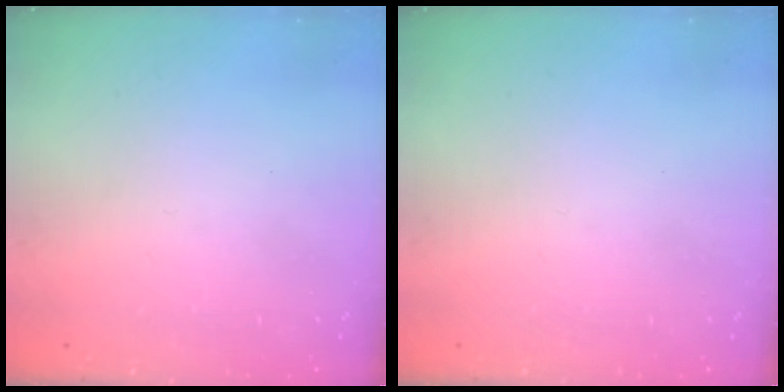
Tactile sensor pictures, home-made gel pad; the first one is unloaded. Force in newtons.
{"total": 0.0}